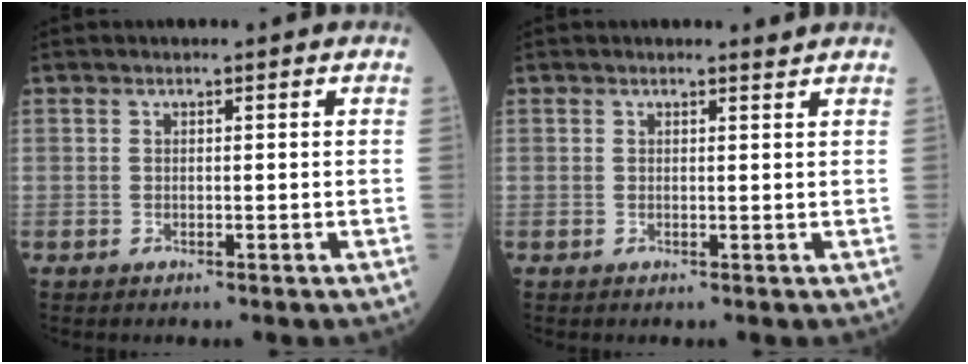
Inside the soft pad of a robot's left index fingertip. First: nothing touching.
{"total": 0.7, "force": [0.7, -0.3, -0.1], "torque": [-0.010, -0.012, 0.009]}